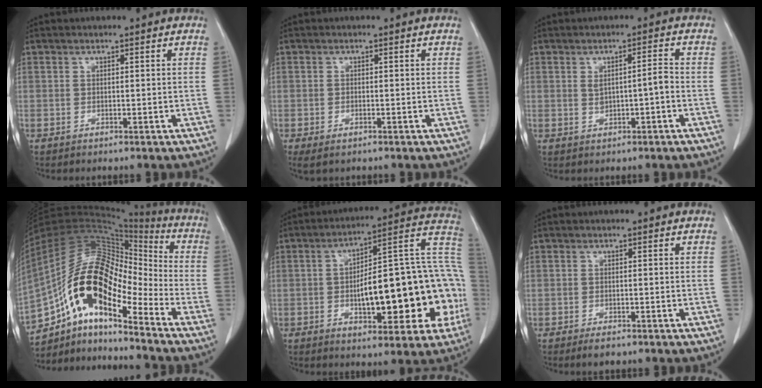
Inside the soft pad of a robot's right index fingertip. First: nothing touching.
{"total": 2.3, "force": [-1.4, 1.0, 1.6], "torque": [-0.032, -0.005, -0.016]}
{"total": 3.4, "force": [-0.2, 0.8, 3.3], "torque": [-0.059, 0.011, 0.003]}
{"total": 19.1, "force": [-10.6, 6.5, 14.5], "torque": [-0.277, 0.048, -0.185]}
{"total": 24.5, "force": [-3.6, 7.2, 23.1], "torque": [-0.265, 0.046, -0.037]}
{"total": 2.0, "force": [-1.4, 0.8, 1.1], "torque": [-0.020, -0.002, -0.018]}